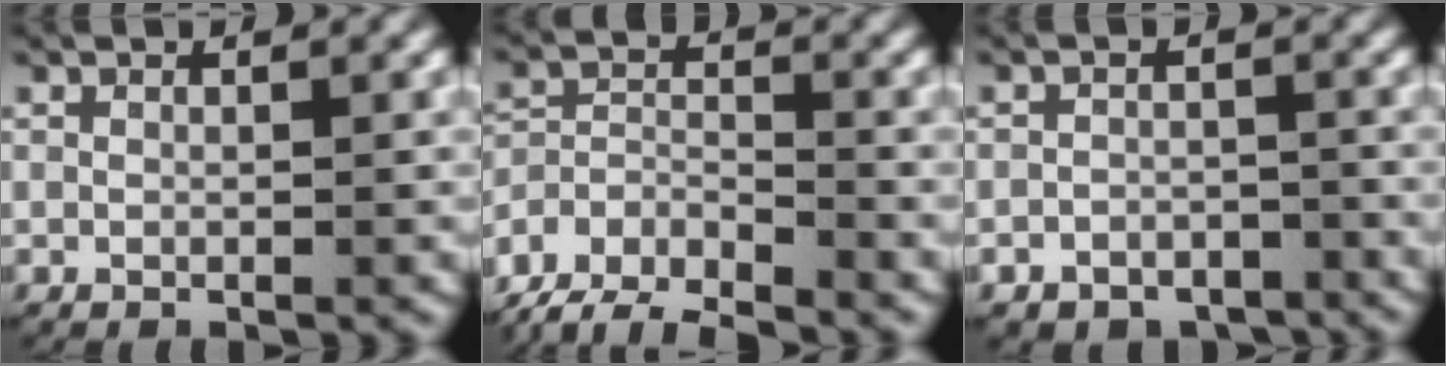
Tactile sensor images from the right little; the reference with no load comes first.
{"total": 8.6, "force": [-5.8, 6.0, 2.0], "torque": [-0.058, -0.026, -0.104]}
{"total": 4.1, "force": [-3.4, 2.3, 0.3], "torque": [0.009, -0.008, -0.060]}